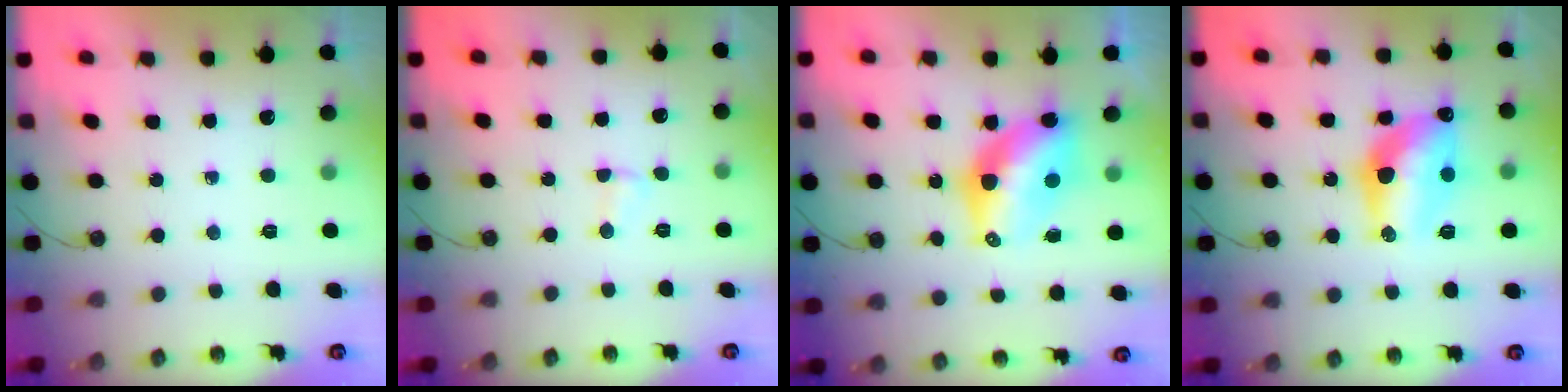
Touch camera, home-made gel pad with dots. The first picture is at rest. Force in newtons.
{"total": 4.2, "press": 2.3, "slide": 3.5}
{"total": 10.4, "press": 10.4, "slide": 0.8}
{"total": 12.8, "press": 12.8, "slide": 0.8}